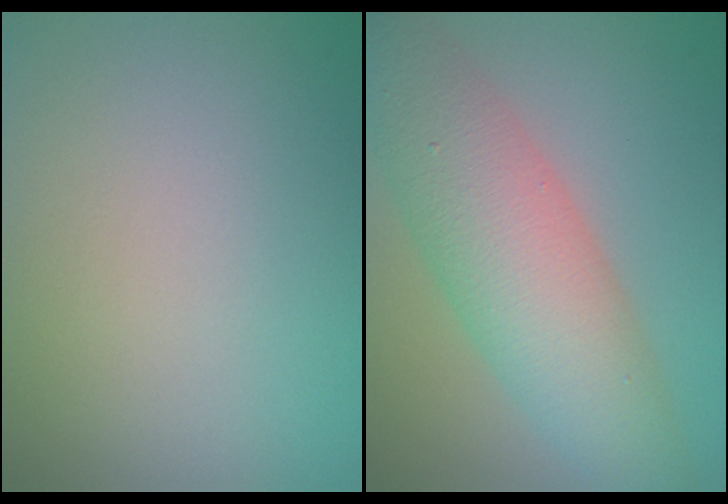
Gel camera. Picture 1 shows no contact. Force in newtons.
{"total": 8.2, "press": 8.2, "slide": 0.1}